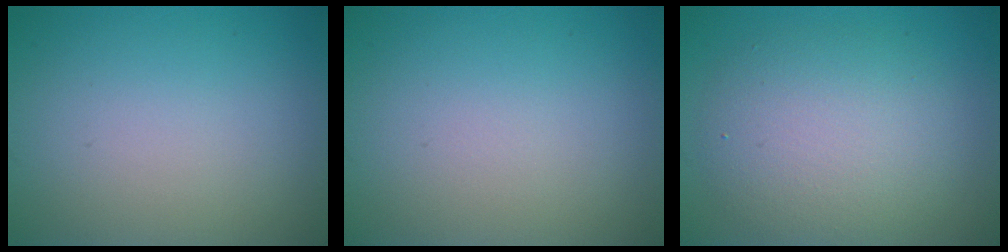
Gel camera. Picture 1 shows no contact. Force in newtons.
{"total": 0.0}
{"total": 5.9, "press": 5.9, "slide": 0.5}